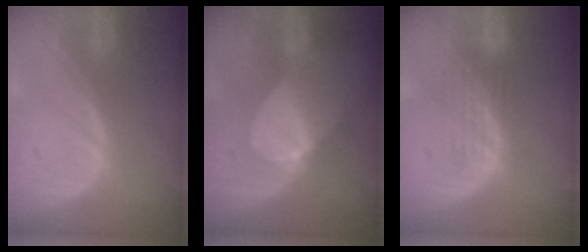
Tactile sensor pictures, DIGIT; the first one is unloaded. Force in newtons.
{"total": 7.4, "press": 6.8, "slide": 2.8}
{"total": 4.5, "press": 3.9, "slide": 2.4}